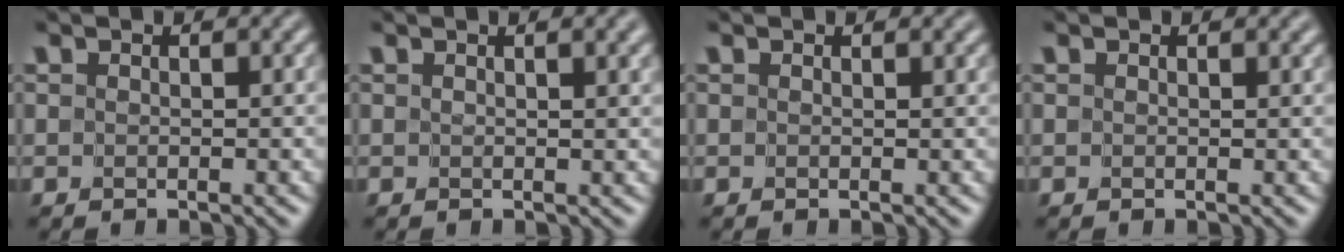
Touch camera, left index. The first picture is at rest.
{"total": 4.5, "force": [2.4, 1.7, 3.4], "torque": [-0.024, 0.015, 0.008]}
{"total": 1.0, "force": [0.8, 0.4, 0.6], "torque": [-0.004, -0.003, 0.010]}
{"total": 1.2, "force": [0.9, 0.4, 0.7], "torque": [-0.004, -0.004, 0.010]}